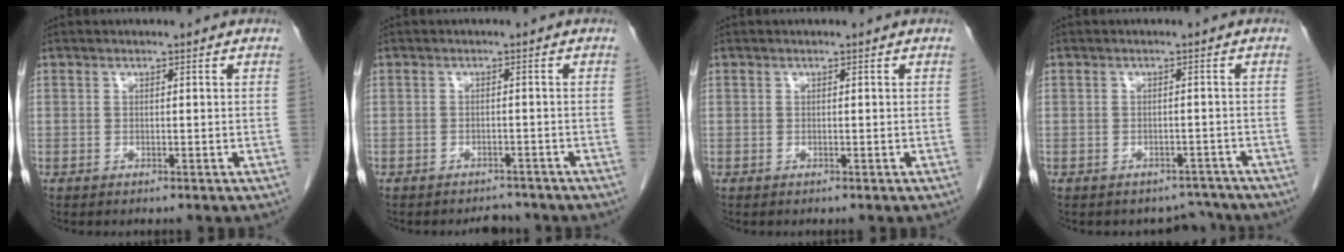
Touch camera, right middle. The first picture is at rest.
{"total": 2.8, "force": [-2.5, 1.1, 0.1], "torque": [-0.002, 0.000, -0.036]}
{"total": 0.0}
{"total": 3.5, "force": [-3.1, 1.5, -0.6], "torque": [0.015, 0.013, -0.038]}